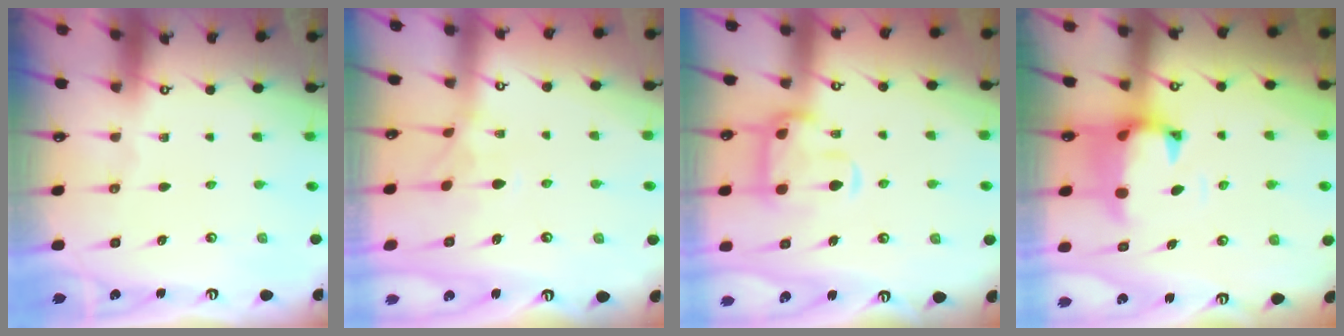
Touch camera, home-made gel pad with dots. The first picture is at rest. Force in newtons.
{"total": 1.2, "press": 0.8, "slide": 0.9}
{"total": 5.6, "press": 5.4, "slide": 1.5}
{"total": 1.1, "press": 0.3, "slide": 1.1}